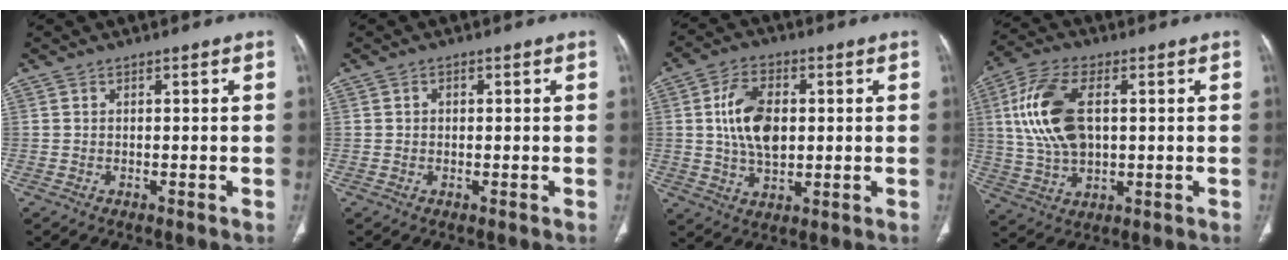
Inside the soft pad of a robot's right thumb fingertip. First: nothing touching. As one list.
[{"total": 0.8, "force": [0.1, 0.7, 0.4], "torque": [-0.003, 0.001, 0.002]}, {"total": 11.2, "force": [1.3, 6.8, 8.7], "torque": [-0.146, 0.001, 0.026]}, {"total": 14.7, "force": [2.5, 8.1, 12.0], "torque": [-0.245, 0.008, 0.051]}]